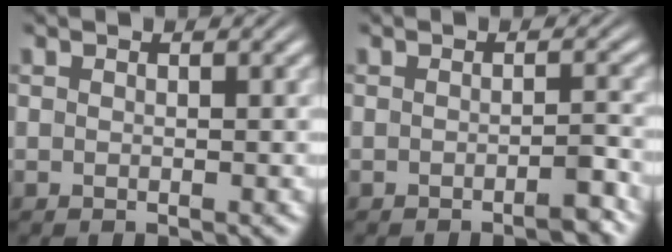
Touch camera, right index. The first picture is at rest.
{"total": 1.7, "force": [-1.4, 0.1, 0.9], "torque": [-0.014, 0.001, -0.029]}